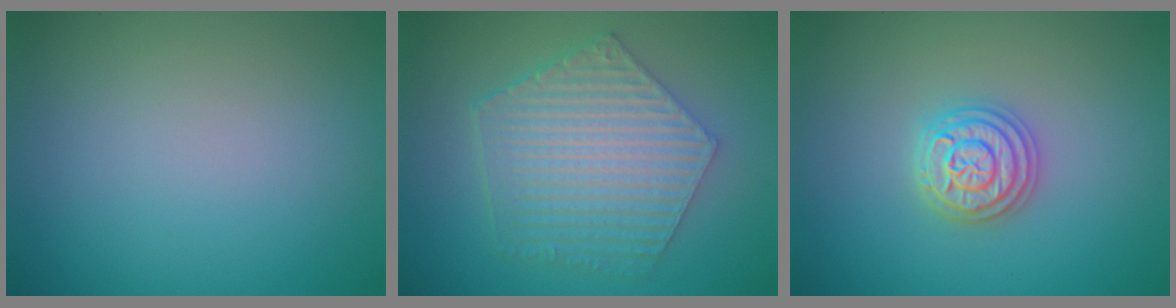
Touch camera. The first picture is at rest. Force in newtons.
{"total": 6.2, "press": 4.5, "slide": 4.2}
{"total": 3.7, "press": 3.6, "slide": 0.5}